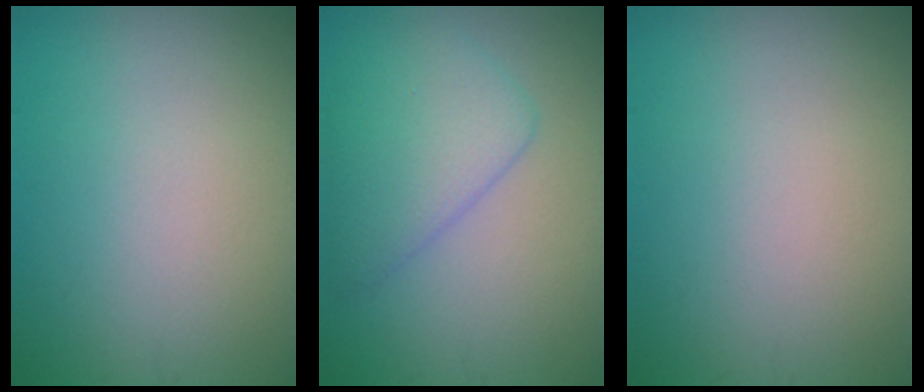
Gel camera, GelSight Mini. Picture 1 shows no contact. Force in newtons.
{"total": 4.5, "press": 4.5, "slide": 0.2}
{"total": 0.0}